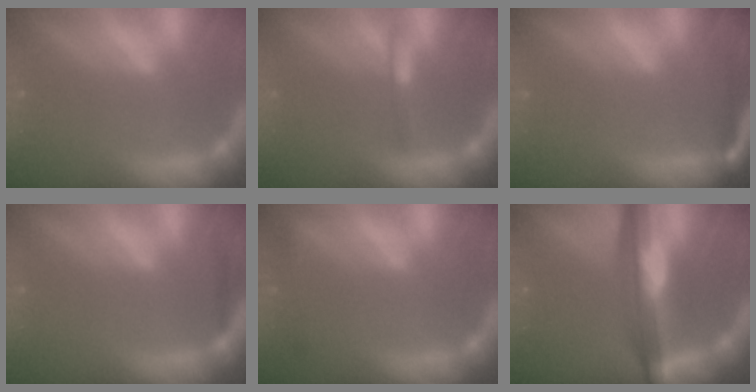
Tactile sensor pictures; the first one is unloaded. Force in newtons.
{"total": 1.4}
{"total": 5.0}
{"total": 0.9}
{"total": 1.9}
{"total": 8.5}